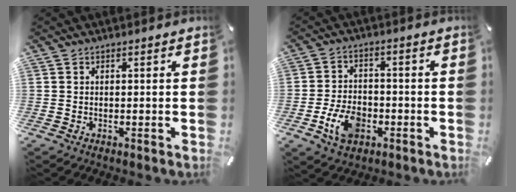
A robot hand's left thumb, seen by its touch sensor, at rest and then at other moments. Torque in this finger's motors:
{"motor_torque": [0.66, 1.54, 0.18, 0.27, 0.02]}